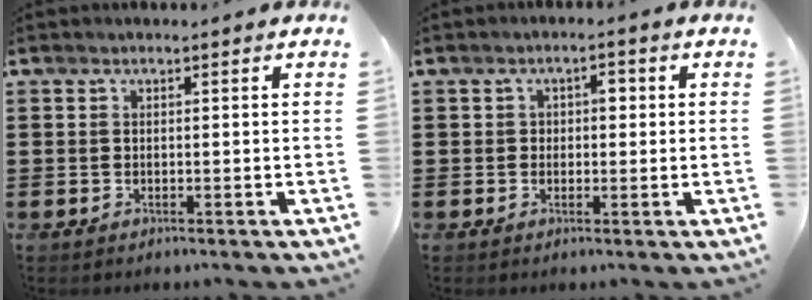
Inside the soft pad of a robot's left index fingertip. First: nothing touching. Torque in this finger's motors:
{"motor_torque": [0.42, 0.02, 0.06, 0.03]}